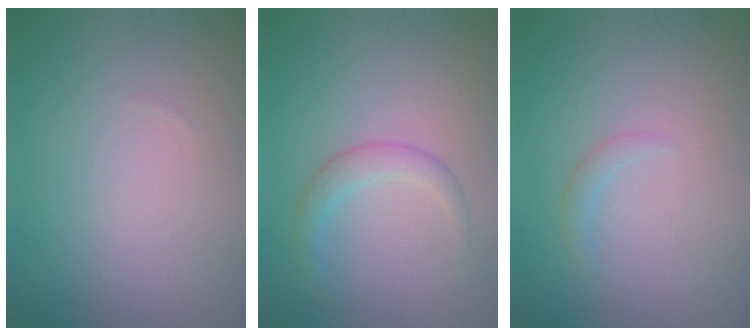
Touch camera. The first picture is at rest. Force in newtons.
{"total": 1.5, "press": 1.5, "slide": 0.1}
{"total": 0.9, "press": 0.8, "slide": 0.1}